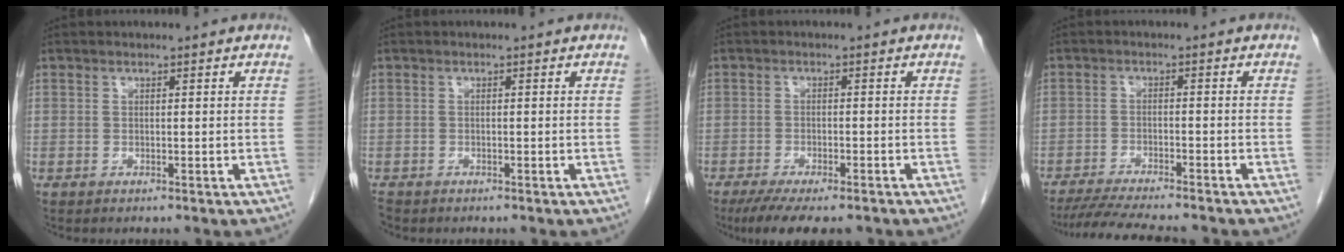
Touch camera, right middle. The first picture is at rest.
{"total": 0.9, "force": [-0.8, 0.3, 0.3], "torque": [-0.009, -0.002, -0.014]}
{"total": 10.2, "force": [-8.1, 2.5, 5.7], "torque": [-0.082, -0.012, -0.120]}
{"total": 11.5, "force": [-10.2, 0.9, 5.2], "torque": [-0.079, -0.017, -0.155]}